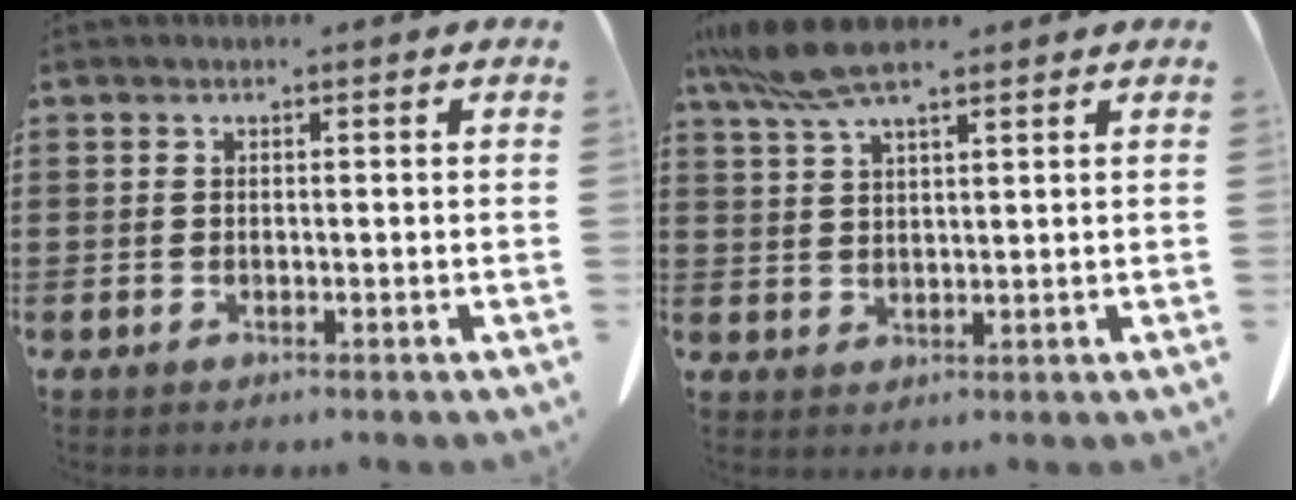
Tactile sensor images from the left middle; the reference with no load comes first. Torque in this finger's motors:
{"motor_torque": [1.63, 0.32, 0.41, 0.19]}